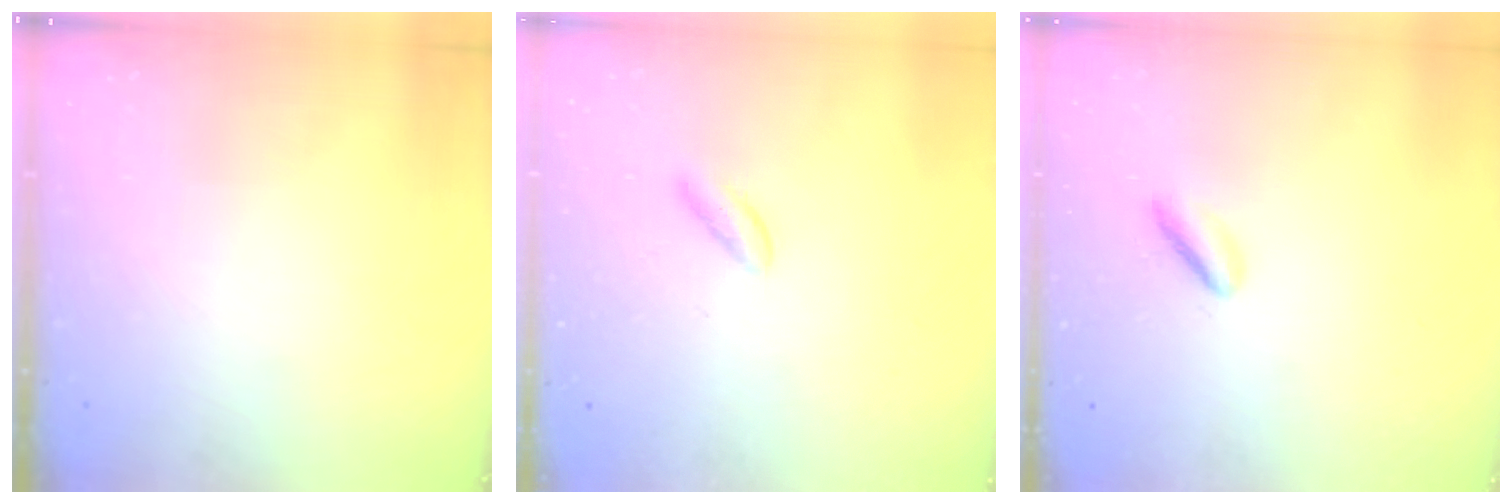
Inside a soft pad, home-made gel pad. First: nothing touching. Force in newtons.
{"total": 1.4, "press": 1.4, "slide": 0.3}
{"total": 3.5, "press": 3.4, "slide": 1.0}